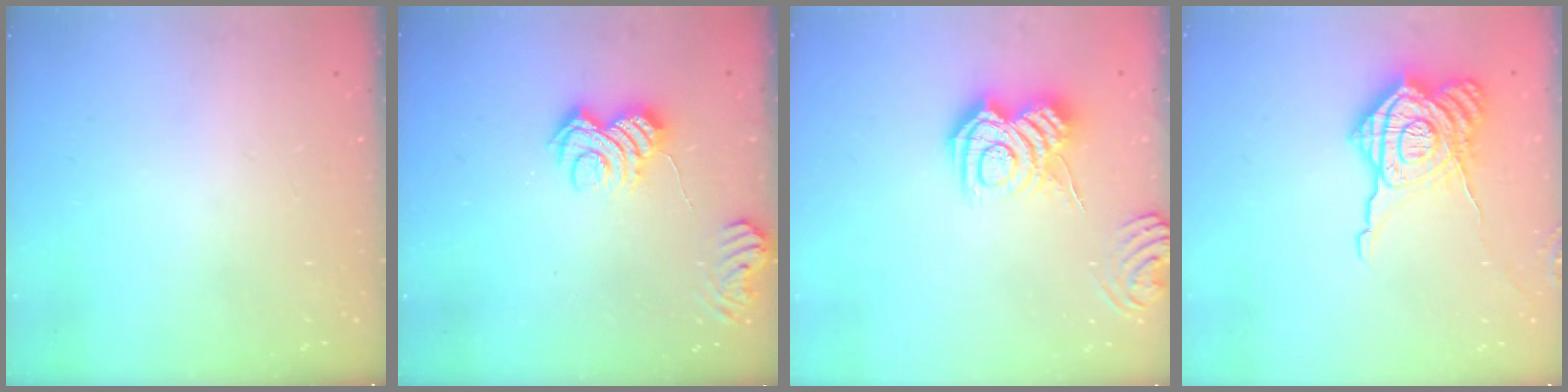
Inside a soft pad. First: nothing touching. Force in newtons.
{"total": 6.9, "press": 6.9, "slide": 0.3}
{"total": 9.6, "press": 9.6, "slide": 0.4}
{"total": 17.6, "press": 17.5, "slide": 1.3}